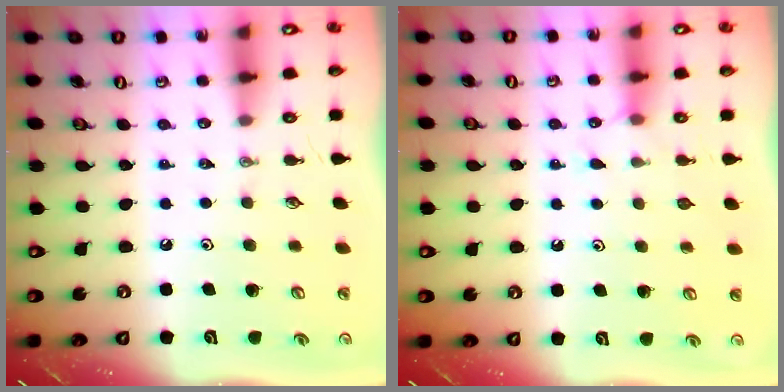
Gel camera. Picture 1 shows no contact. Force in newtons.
{"total": 3.5, "press": 3.5, "slide": 0.6}